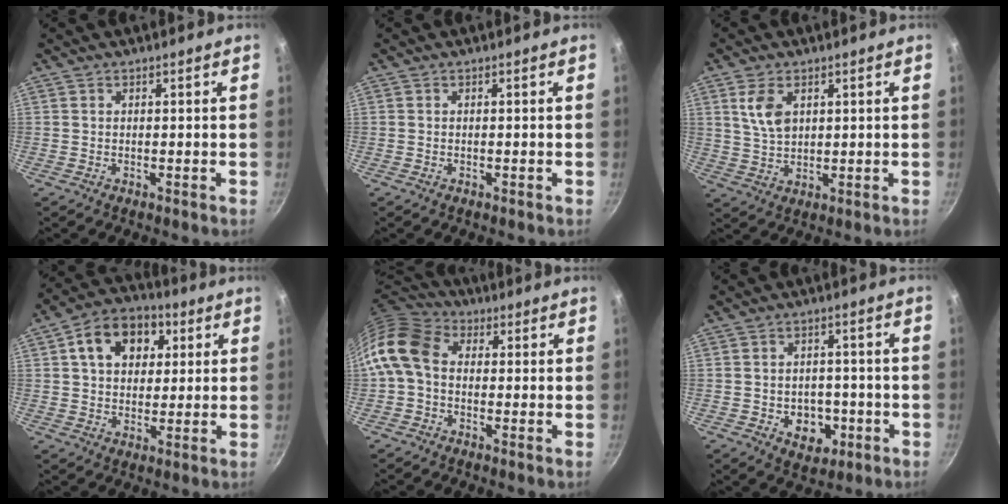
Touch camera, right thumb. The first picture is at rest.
{"total": 0.0}
{"total": 6.4, "force": [2.4, 3.9, 4.5], "torque": [-0.077, -0.011, 0.050]}
{"total": 12.8, "force": [4.1, 9.3, 7.7], "torque": [-0.096, 0.012, 0.052]}
{"total": 11.4, "force": [0.2, 8.5, 7.6], "torque": [-0.137, 0.029, -0.019]}
{"total": 7.5, "force": [-2.4, 5.7, 4.3], "torque": [-0.033, 0.012, -0.026]}